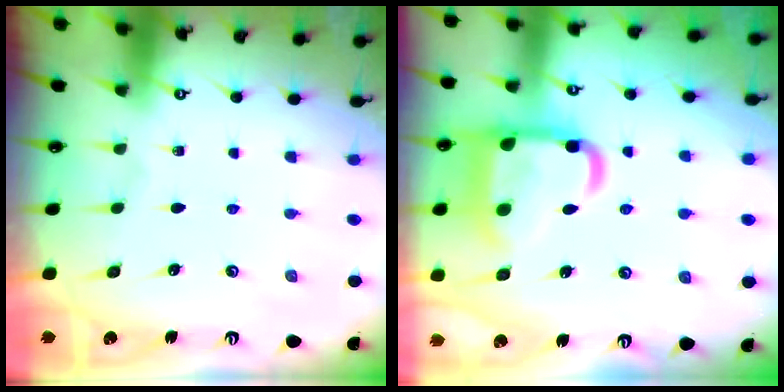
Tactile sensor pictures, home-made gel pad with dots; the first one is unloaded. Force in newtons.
{"total": 17.6, "press": 17.5, "slide": 1.6}